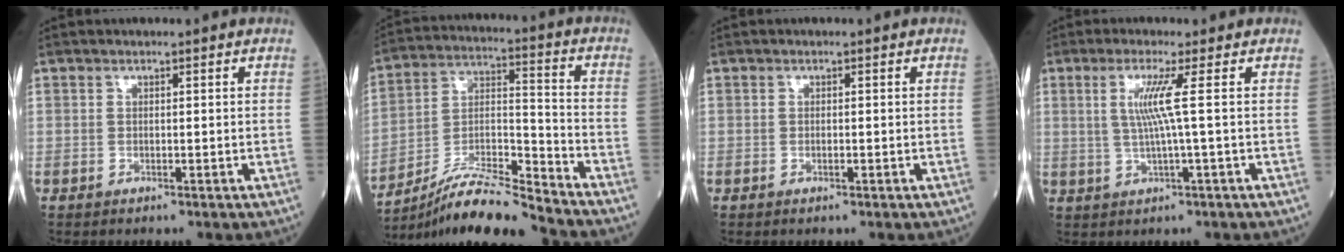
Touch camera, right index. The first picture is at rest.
{"total": 14.1, "force": [-13.0, -0.5, 5.4], "torque": [-0.099, 0.012, -0.235]}
{"total": 0.7, "force": [-0.3, 0.1, 0.7], "torque": [-0.014, -0.002, -0.003]}
{"total": 4.8, "force": [0.8, -1.3, 4.5], "torque": [-0.094, -0.001, 0.019]}